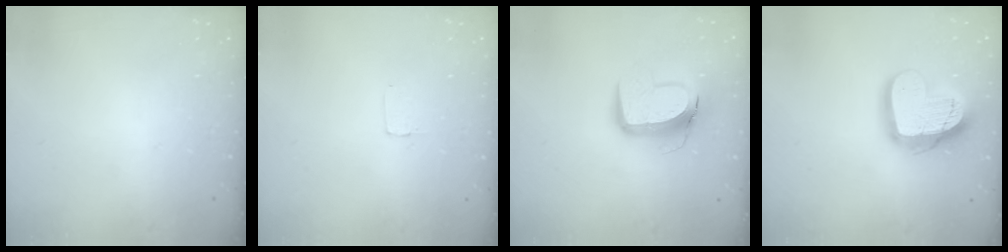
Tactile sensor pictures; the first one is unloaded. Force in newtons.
{"total": 1.7, "press": 1.7, "slide": 0.1}
{"total": 11.5, "press": 11.4, "slide": 1.2}
{"total": 18.8, "press": 18.7, "slide": 1.8}